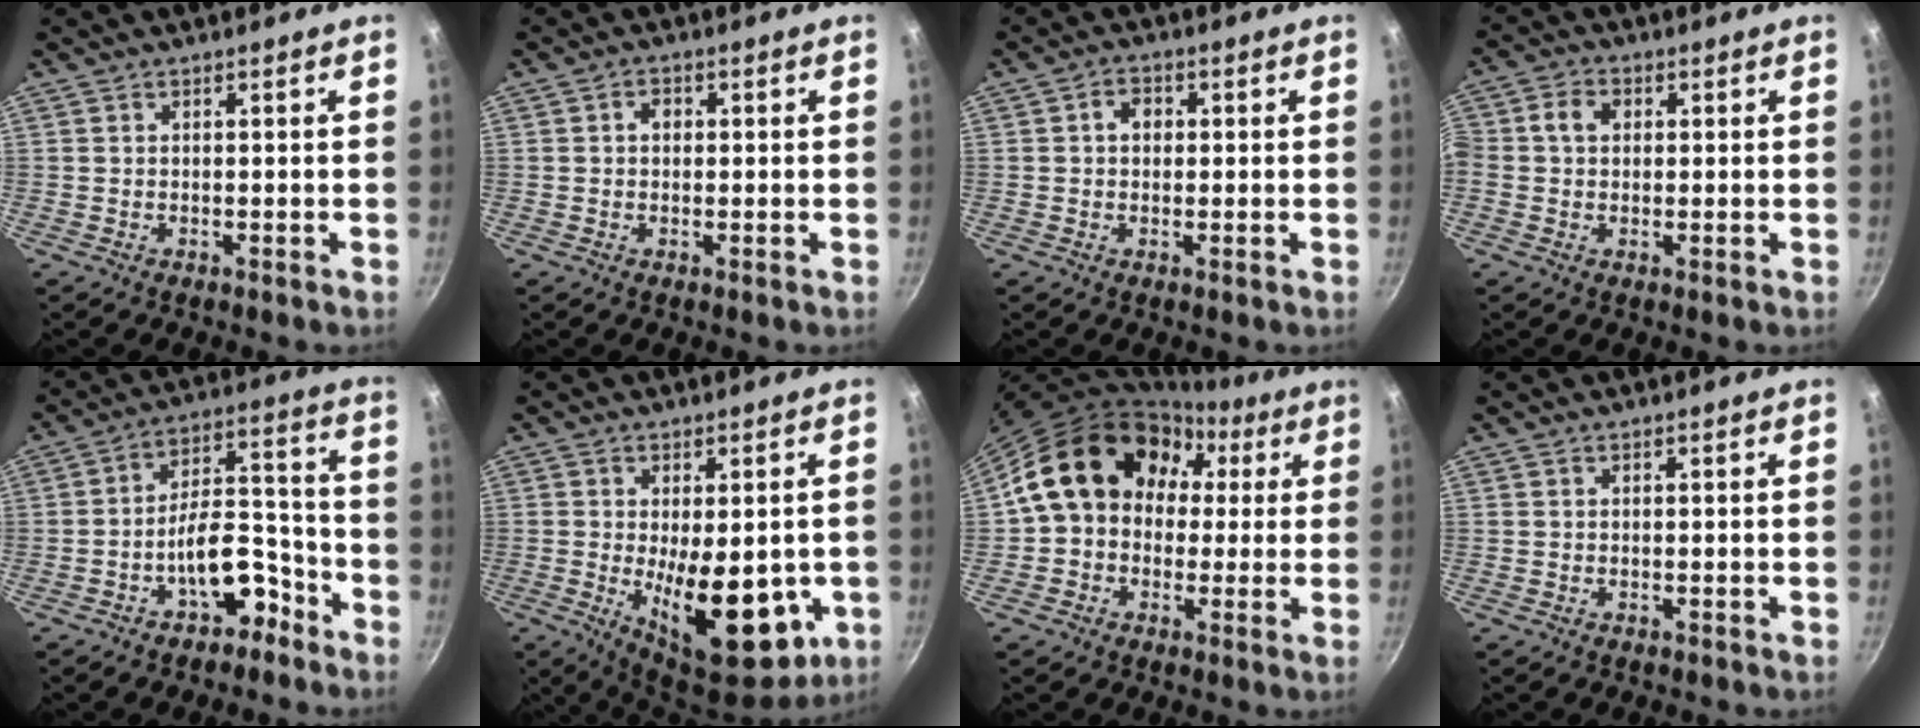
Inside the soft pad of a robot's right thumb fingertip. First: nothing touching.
{"total": 2.1, "force": [0.2, 1.7, 1.2], "torque": [-0.010, 0.006, 0.002]}
{"total": 3.3, "force": [0.4, 2.6, 1.9], "torque": [-0.013, 0.007, 0.004]}
{"total": 4.6, "force": [0.6, 3.7, 2.6], "torque": [-0.041, 0.012, -0.005]}
{"total": 11.6, "force": [-6.2, 6.0, 7.8], "torque": [-0.081, 0.082, -0.088]}
{"total": 18.0, "force": [-3.4, 8.5, 15.6], "torque": [-0.182, -0.019, -0.030]}
{"total": 17.5, "force": [2.6, 14.3, 9.6], "torque": [-0.121, 0.054, 0.030]}
{"total": 0.0}